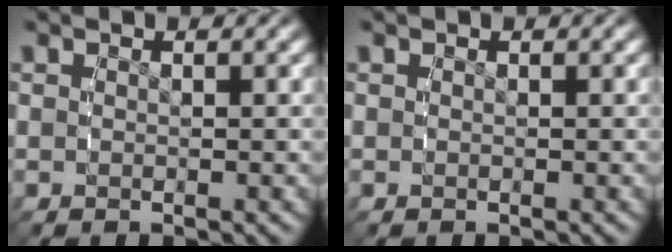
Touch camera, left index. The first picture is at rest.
{"total": 0.0}